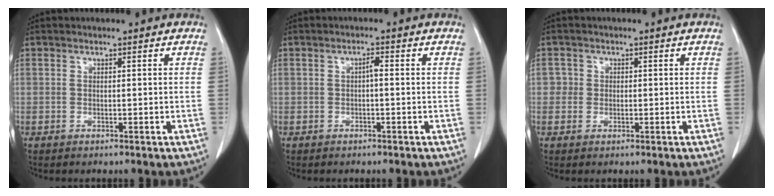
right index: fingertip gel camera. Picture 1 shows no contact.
{"total": 1.3, "force": [-0.1, 0.3, 1.3], "torque": [-0.021, 0.004, -0.001]}
{"total": 1.7, "force": [0.1, 1.7, 0.1], "torque": [0.011, 0.005, -0.002]}